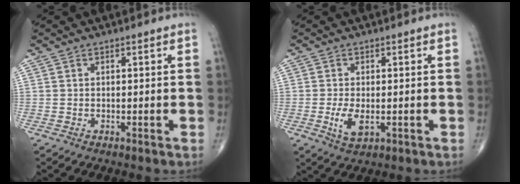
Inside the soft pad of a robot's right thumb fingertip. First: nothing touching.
{"total": 4.3, "force": [-0.9, 2.1, 3.6], "torque": [-0.069, -0.008, -0.011]}